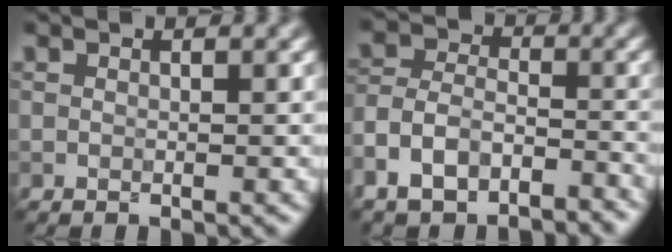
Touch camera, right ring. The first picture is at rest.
{"total": 6.7, "force": [-4.9, 3.6, 2.8], "torque": [-0.057, 0.003, -0.104]}